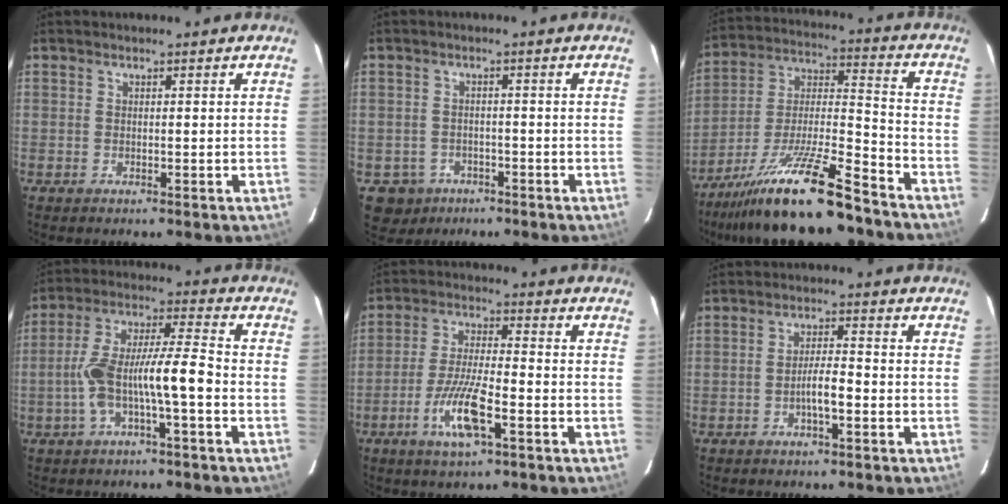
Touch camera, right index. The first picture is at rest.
{"total": 5.0, "force": [-2.5, 4.4, 0.0], "torque": [-0.004, 0.010, -0.033]}
{"total": 18.3, "force": [-13.9, 1.2, 11.8], "torque": [-0.234, -0.026, -0.247]}
{"total": 10.9, "force": [-2.9, 1.4, 10.5], "torque": [-0.206, 0.026, -0.053]}
{"total": 9.3, "force": [-4.1, 1.5, 8.3], "torque": [-0.165, -0.008, -0.074]}
{"total": 3.9, "force": [-1.4, 0.6, 3.5], "torque": [-0.062, 0.007, -0.025]}